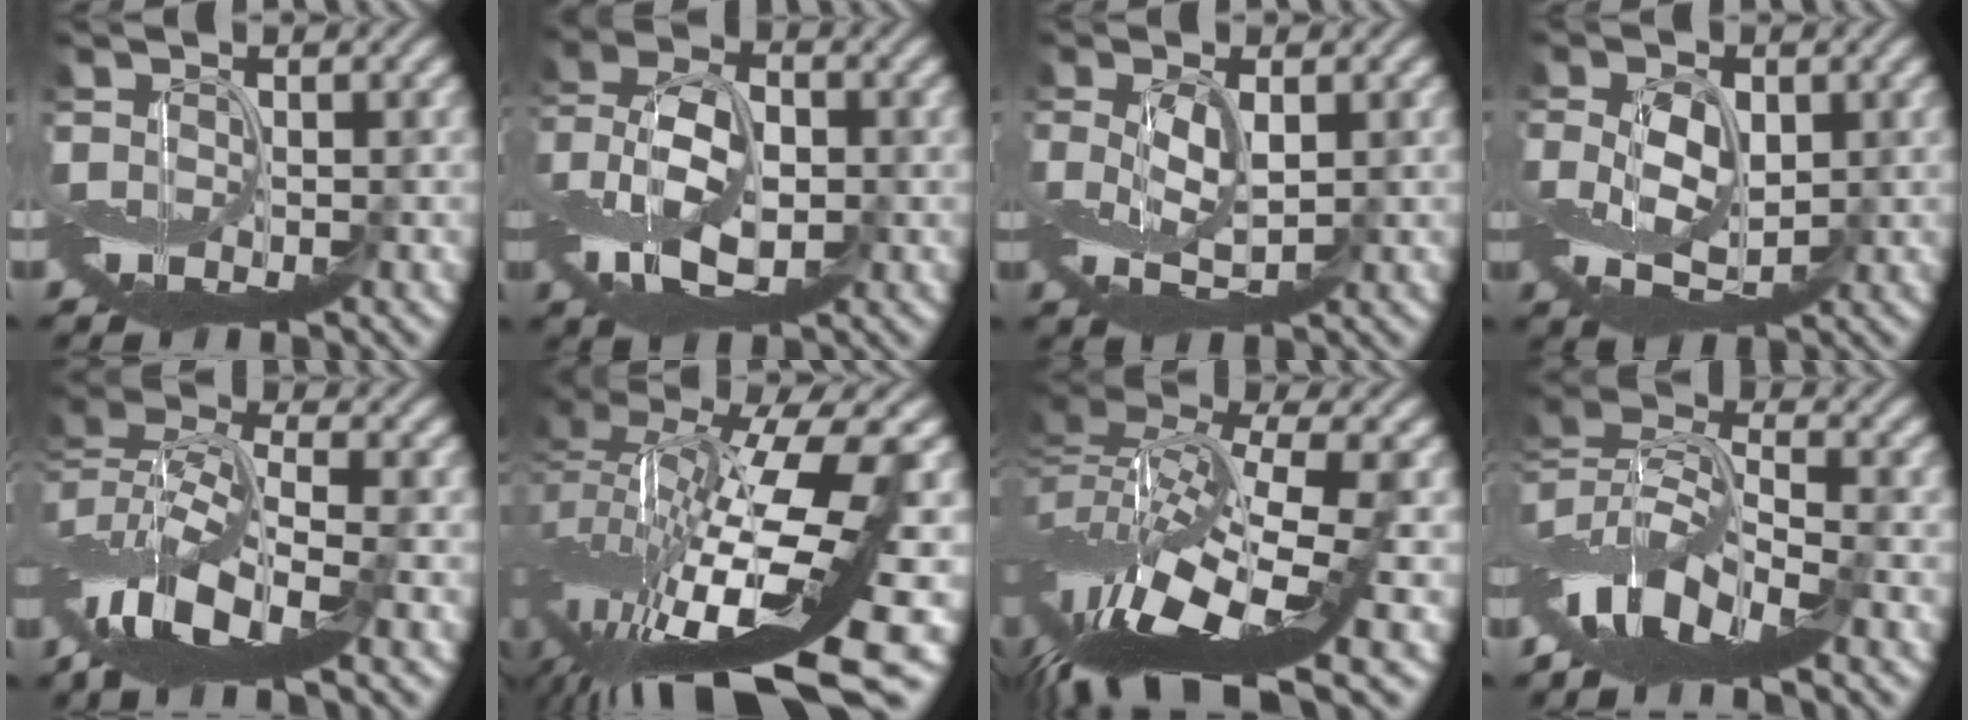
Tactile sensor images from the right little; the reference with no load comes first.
{"total": 7.4, "force": [-1.4, 4.6, 5.7], "torque": [-0.127, 0.009, -0.033]}
{"total": 3.1, "force": [0.4, 1.3, 2.8], "torque": [-0.070, 0.002, 0.011]}
{"total": 4.4, "force": [0.1, 2.8, 3.4], "torque": [-0.082, -0.003, 0.006]}
{"total": 9.0, "force": [-3.7, 3.7, 7.3], "torque": [-0.143, 0.005, -0.085]}
{"total": 16.6, "force": [-3.4, 3.4, 15.9], "torque": [-0.288, 0.020, -0.060]}
{"total": 13.9, "force": [-5.8, 4.8, 11.7], "torque": [-0.251, 0.012, -0.105]}
{"total": 8.0, "force": [-4.8, 3.0, 5.7], "torque": [-0.096, 0.008, -0.101]}